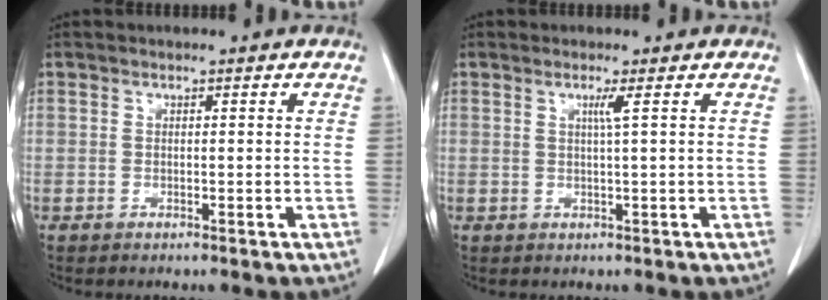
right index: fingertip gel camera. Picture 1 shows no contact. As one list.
[{"total": 1.5, "force": [0.5, -0.6, 1.3], "torque": [-0.029, -0.002, 0.011]}]